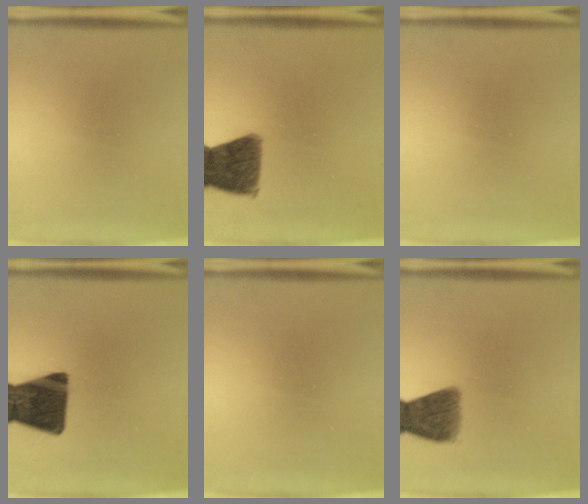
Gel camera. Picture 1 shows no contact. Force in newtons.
{"total": 10.9}
{"total": 0.0}
{"total": 15.6}
{"total": 0.0}
{"total": 8.1}